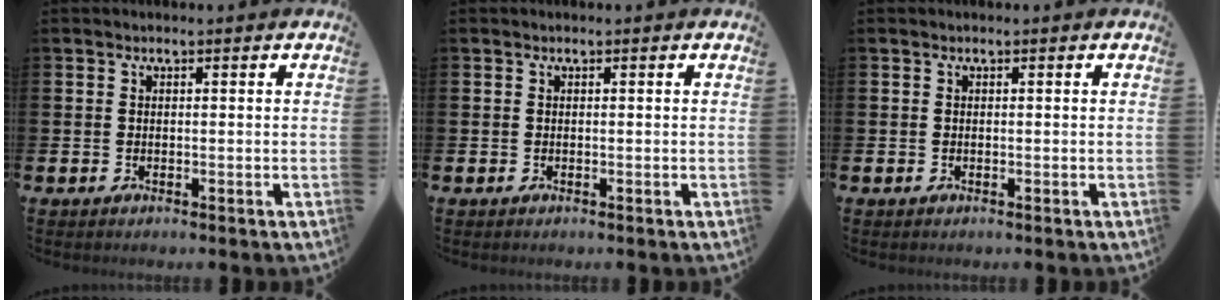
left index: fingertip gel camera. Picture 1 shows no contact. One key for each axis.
{"total": 0.0}
{"total": 0.0}